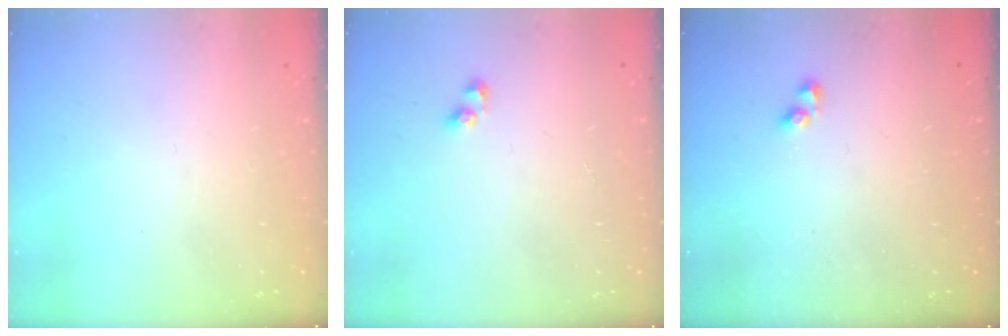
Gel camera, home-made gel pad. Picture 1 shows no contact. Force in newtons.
{"total": 2.7, "press": 2.6, "slide": 0.6}
{"total": 2.9, "press": 2.9, "slide": 0.6}